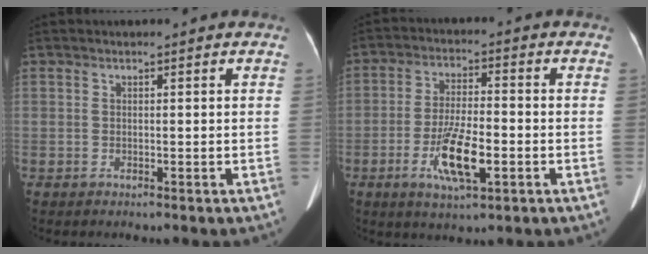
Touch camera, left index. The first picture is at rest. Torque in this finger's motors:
{"motor_torque": [0.64, 0.22, 0.22, 0.06]}